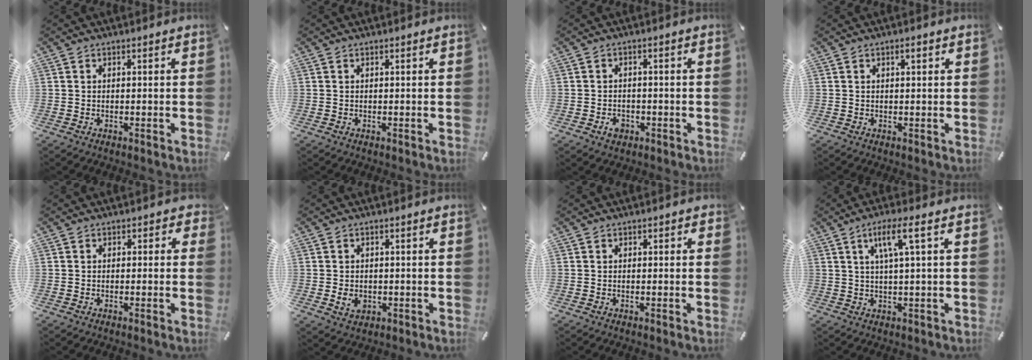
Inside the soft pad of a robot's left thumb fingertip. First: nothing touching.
{"total": 0.0}
{"total": 3.0, "force": [-1.4, 2.3, 1.2], "torque": [-0.020, 0.007, -0.027]}
{"total": 1.4, "force": [0.6, 0.4, 1.2], "torque": [-0.024, 0.004, 0.008]}
{"total": 1.5, "force": [-0.6, 1.2, 0.6], "torque": [-0.003, 0.003, -0.014]}
{"total": 3.2, "force": [-0.7, 2.6, 1.9], "torque": [-0.031, -0.002, -0.014]}
{"total": 0.7, "force": [-0.1, 0.6, 0.1], "torque": [0.006, 0.002, -0.005]}
{"total": 7.0, "force": [2.3, 0.6, 6.6], "torque": [-0.131, 0.002, 0.035]}